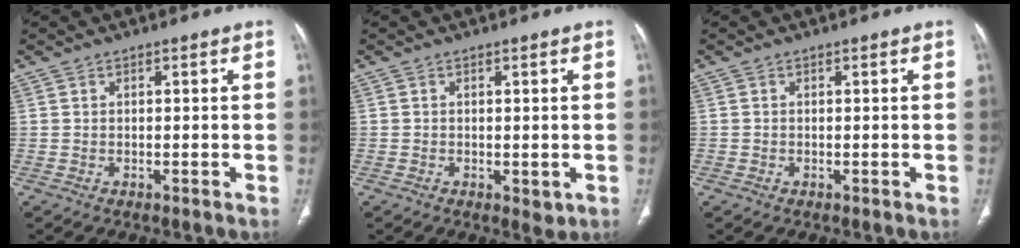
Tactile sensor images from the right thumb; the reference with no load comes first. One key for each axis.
{"total": 2.0, "fx": -0.4, "fy": 1.1, "fz": 1.6, "tx": -0.015, "ty": -0.003, "tz": -0.003}
{"total": 0.0}